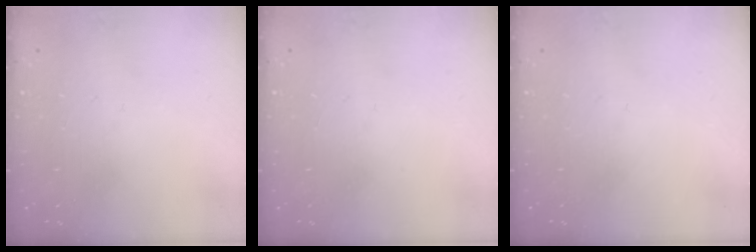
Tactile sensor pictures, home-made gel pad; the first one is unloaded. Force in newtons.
{"total": 0.0}
{"total": 0.0}